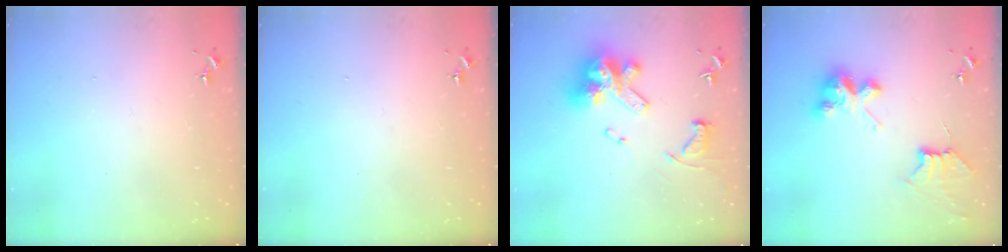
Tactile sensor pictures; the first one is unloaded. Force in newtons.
{"total": 0.0}
{"total": 18.7, "press": 18.6, "slide": 1.9}
{"total": 9.5, "press": 9.5, "slide": 0.7}